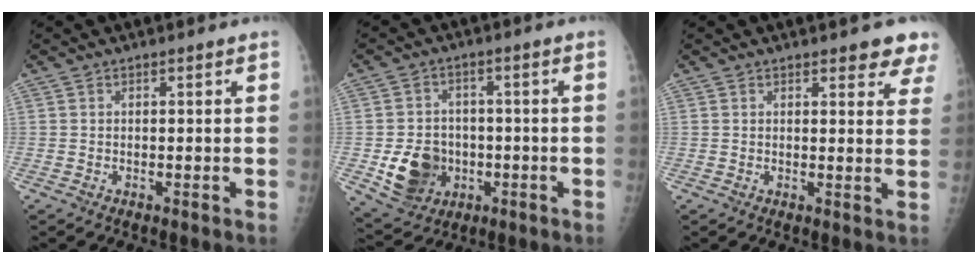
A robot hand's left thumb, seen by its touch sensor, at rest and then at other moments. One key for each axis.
{"total": 10.4, "fx": -2.6, "fy": 8.7, "fz": 4.9, "tx": -0.053, "ty": 0.006, "tz": -0.033}
{"total": 6.3, "fx": 5.1, "fy": 2.2, "fz": 3.1, "tx": -0.001, "ty": -0.022, "tz": 0.044}